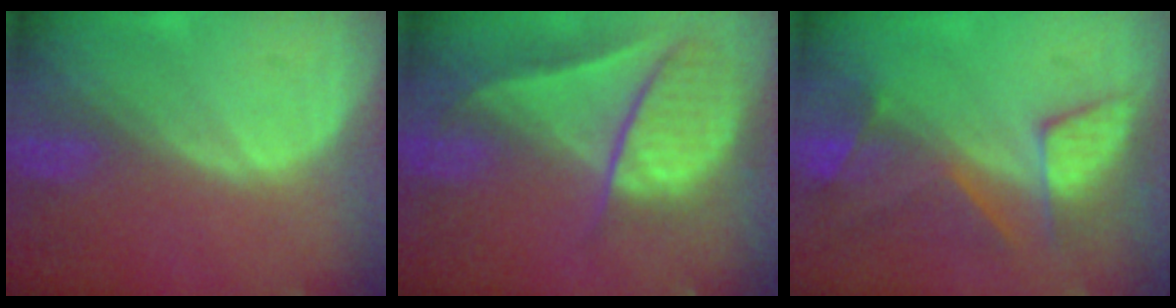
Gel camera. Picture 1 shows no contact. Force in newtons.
{"total": 9.6, "press": 8.2, "slide": 4.9}
{"total": 7.7, "press": 7.6, "slide": 1.4}